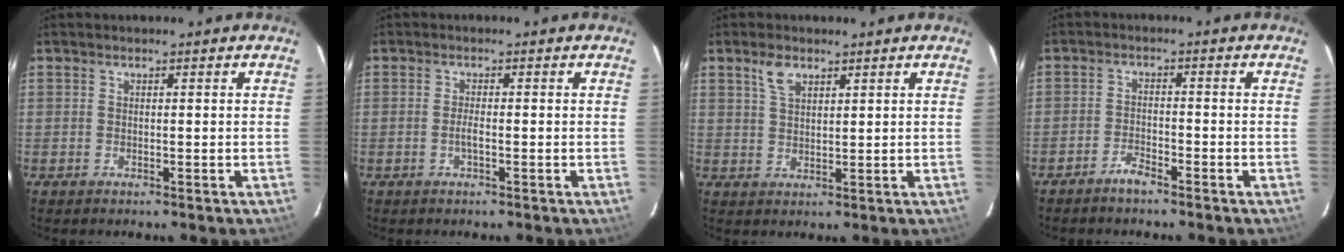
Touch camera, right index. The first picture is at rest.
{"total": 1.5, "force": [-0.6, 0.2, 1.4], "torque": [-0.027, -0.002, -0.012]}
{"total": 3.8, "force": [2.4, 2.0, 2.3], "torque": [-0.043, 0.007, 0.048]}
{"total": 3.0, "force": [-2.6, 0.6, 1.2], "torque": [-0.039, 0.004, -0.051]}